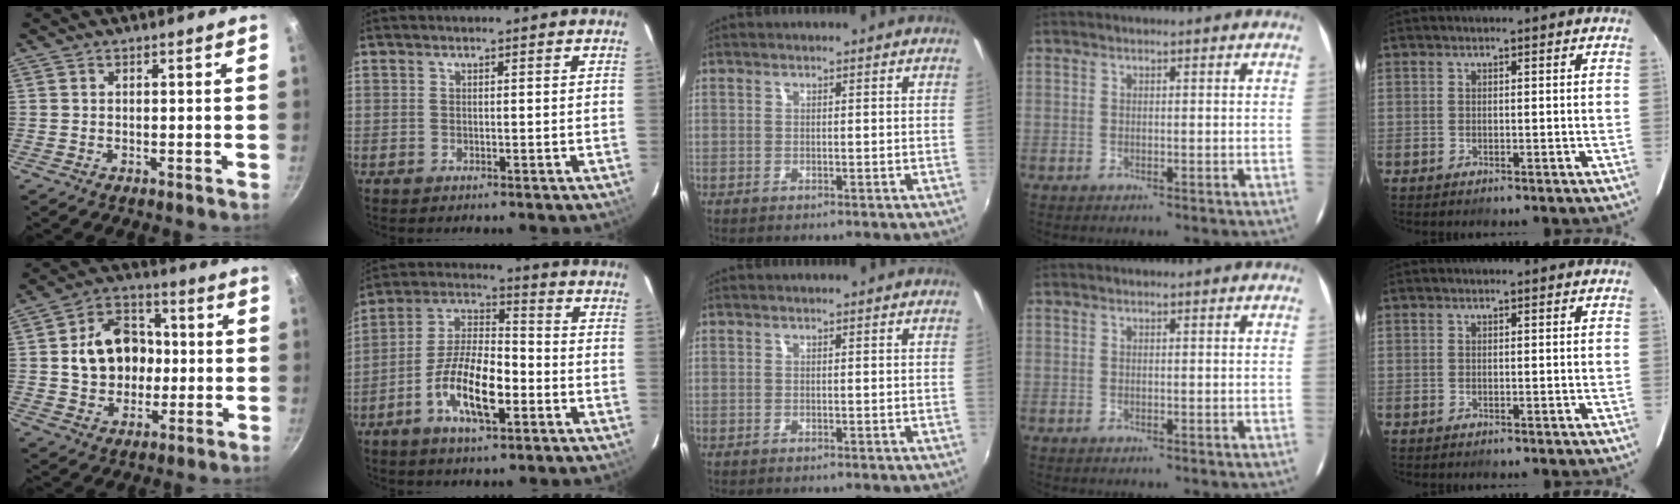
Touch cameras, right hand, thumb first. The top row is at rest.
{"thumb": {"total": 13.7, "force": [0.5, 11.0, 8.2], "torque": [-0.100, 0.024, 0.006]}, "index": {"total": 13.3, "force": [-5.3, 4.9, 11.2], "torque": [-0.224, 0.004, -0.098]}}